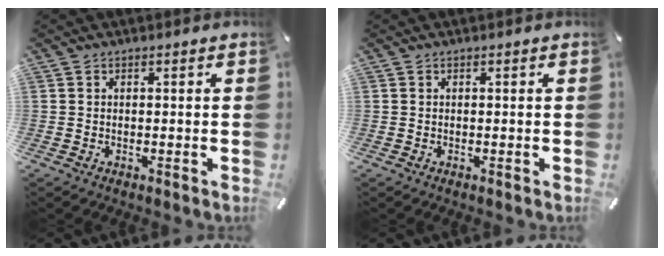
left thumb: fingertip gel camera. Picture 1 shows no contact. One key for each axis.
{"total": 0.0}